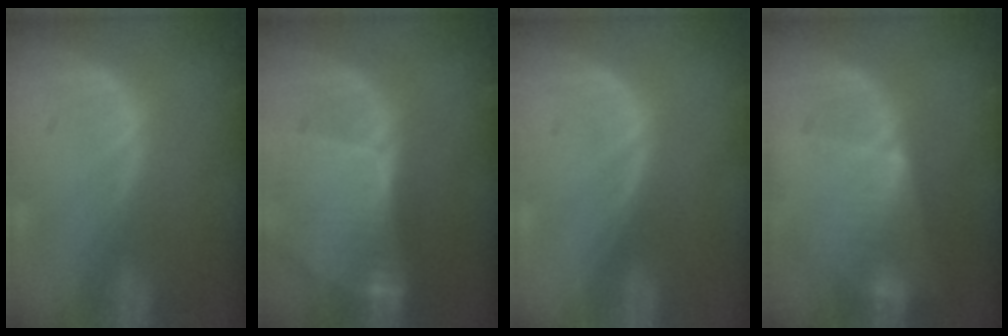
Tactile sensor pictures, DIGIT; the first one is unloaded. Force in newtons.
{"total": 9.0, "press": 7.9, "slide": 4.3}
{"total": 0.0}
{"total": 6.3, "press": 6.3, "slide": 0.9}